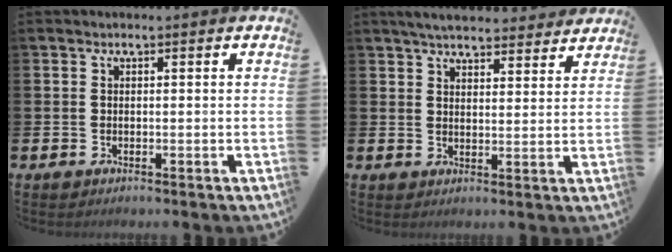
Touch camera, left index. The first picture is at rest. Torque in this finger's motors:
{"motor_torque": [1.01, -1.13, 0.71, 0.17]}